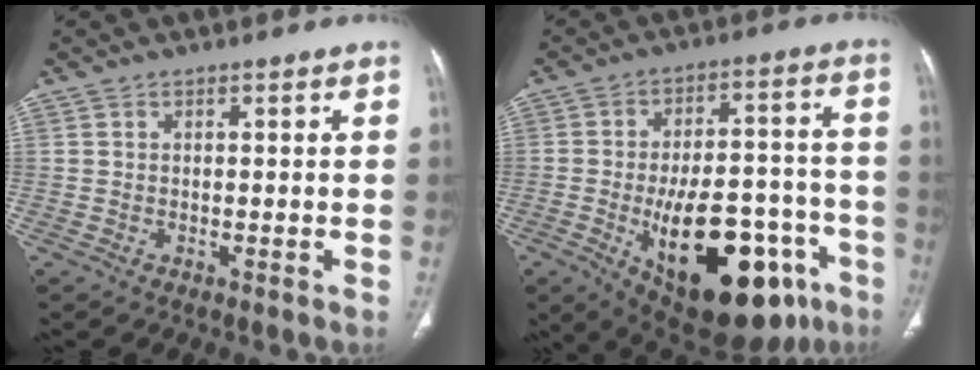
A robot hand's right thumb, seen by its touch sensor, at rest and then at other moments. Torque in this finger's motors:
{"motor_torque": [2.50, 2.50, 2.19, -0.58, 0.57]}